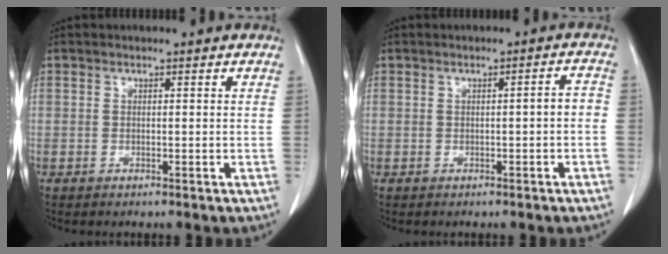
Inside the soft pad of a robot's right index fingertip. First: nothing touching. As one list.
[{"total": 2.0, "force": [-0.4, 0.4, 2.0], "torque": [-0.027, 0.006, -0.005]}]